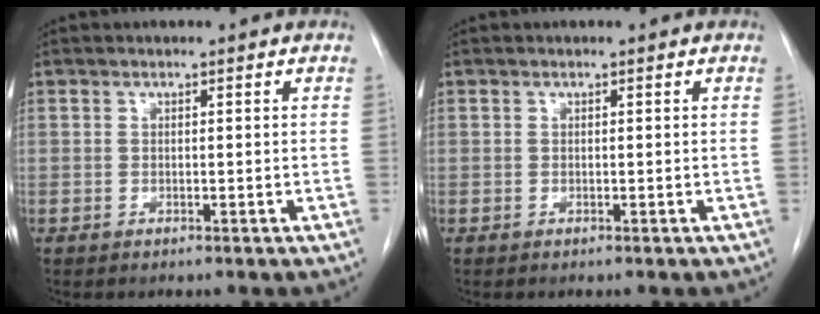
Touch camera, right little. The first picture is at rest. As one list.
[{"total": 0.0}]